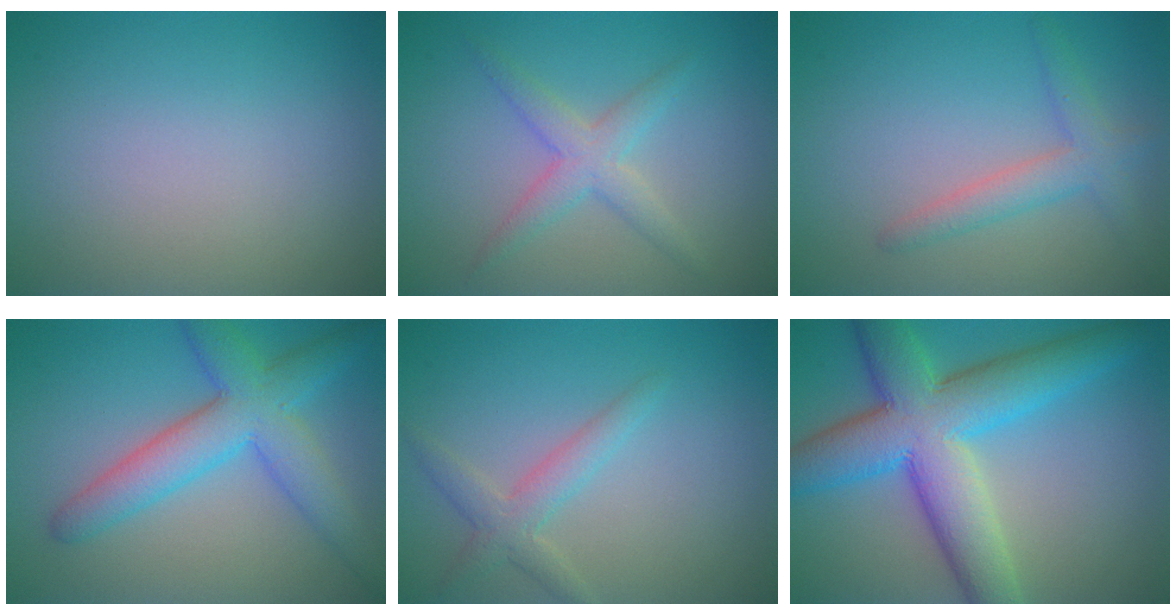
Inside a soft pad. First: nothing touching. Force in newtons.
{"total": 2.8, "press": 2.8, "slide": 0.1}
{"total": 2.7, "press": 2.7, "slide": 0.3}
{"total": 6.5, "press": 6.5, "slide": 0.3}
{"total": 2.5, "press": 2.5, "slide": 0.2}
{"total": 10.5, "press": 10.5, "slide": 0.4}